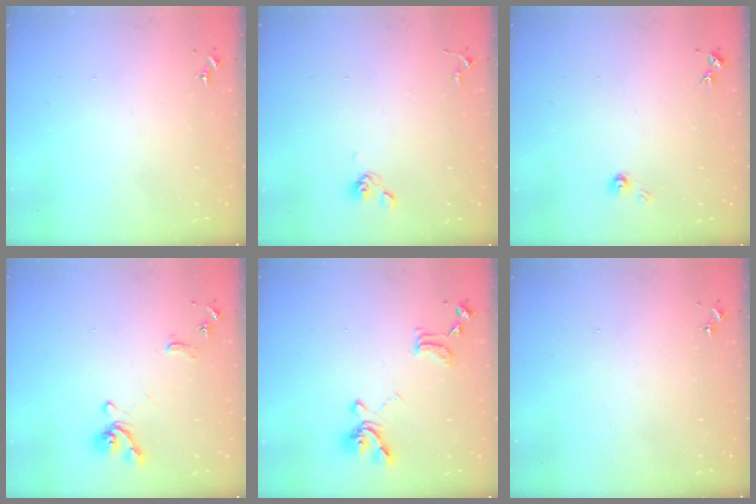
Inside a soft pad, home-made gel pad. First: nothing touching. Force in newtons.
{"total": 6.3, "press": 6.0, "slide": 2.1}
{"total": 3.9, "press": 3.8, "slide": 0.4}
{"total": 11.5, "press": 11.4, "slide": 1.6}
{"total": 15.5, "press": 15.4, "slide": 1.6}
{"total": 0.0}